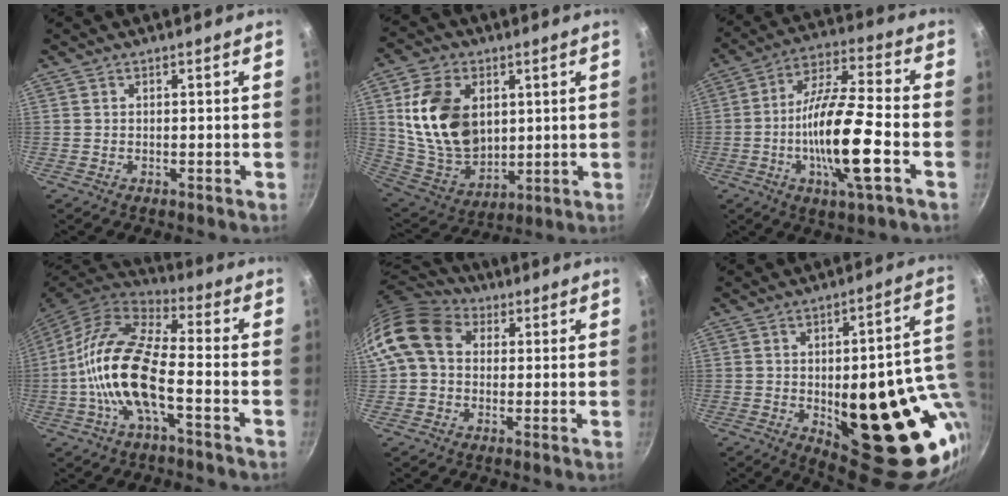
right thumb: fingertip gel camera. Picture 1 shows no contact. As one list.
[{"total": 18.2, "force": [3.7, 12.8, 12.4], "torque": [-0.204, -0.022, 0.085]}, {"total": 17.1, "force": [-4.6, 3.7, 16.0], "torque": [-0.289, 0.026, -0.095]}, {"total": 16.2, "force": [-3.7, 6.2, 14.6], "torque": [-0.281, 0.035, -0.089]}, {"total": 13.0, "force": [2.8, 10.1, 7.7], "torque": [-0.136, 0.025, 0.033]}, {"total": 27.8, "force": [-3.7, 11.1, 25.2], "torque": [-0.274, -0.009, -0.029]}]